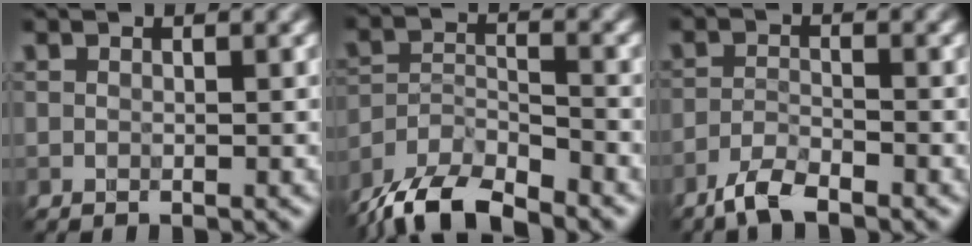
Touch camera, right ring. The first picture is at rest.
{"total": 8.4, "force": [-7.5, 2.0, 3.0], "torque": [-0.060, -0.007, -0.134]}
{"total": 3.0, "force": [-2.8, 0.4, 1.1], "torque": [-0.024, 0.001, -0.056]}